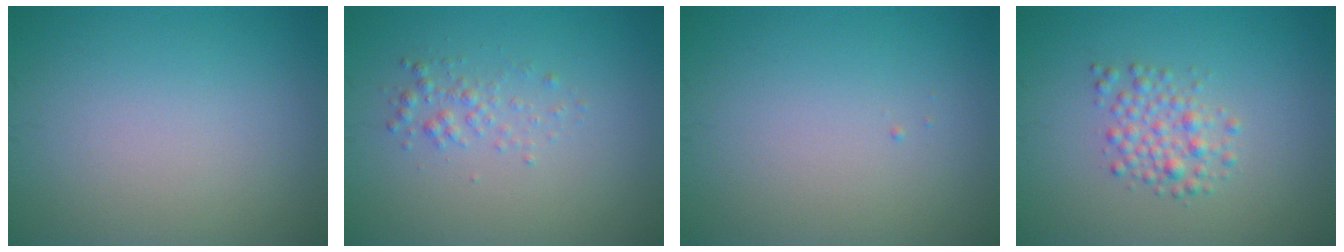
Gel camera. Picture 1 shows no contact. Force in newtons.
{"total": 1.5, "press": 1.5, "slide": 0.1}
{"total": 0.0}
{"total": 2.5, "press": 2.5, "slide": 0.0}